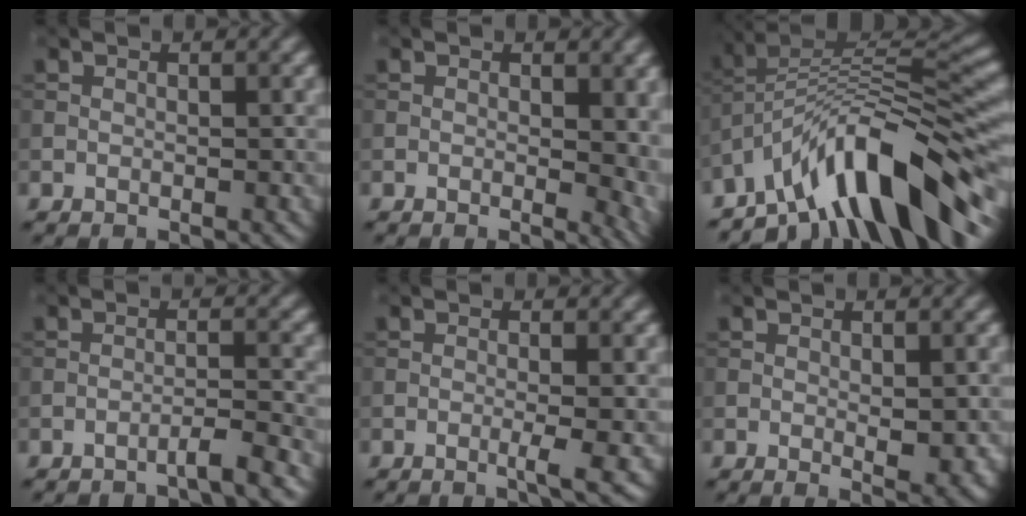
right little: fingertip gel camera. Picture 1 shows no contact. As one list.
[{"total": 4.8, "force": [0.1, 2.4, 4.2], "torque": [-0.042, -0.007, 0.003]}, {"total": 11.4, "force": [-6.7, 3.3, 8.7], "torque": [-0.130, 0.022, -0.119]}, {"total": 2.5, "force": [-1.9, 0.2, 1.6], "torque": [-0.013, 0.009, -0.045]}, {"total": 2.2, "force": [-0.6, 0.3, 2.1], "torque": [-0.033, -0.001, -0.013]}, {"total": 2.2, "force": [-0.2, 0.8, 2.1], "torque": [-0.029, -0.008, 0.001]}]